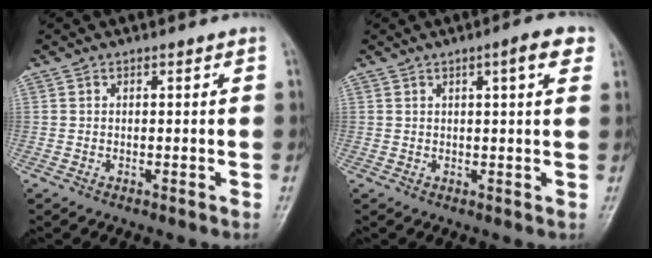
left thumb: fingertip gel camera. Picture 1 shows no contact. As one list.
[{"total": 4.9, "force": [2.3, 0.8, 4.2], "torque": [-0.052, -0.001, 0.027]}]